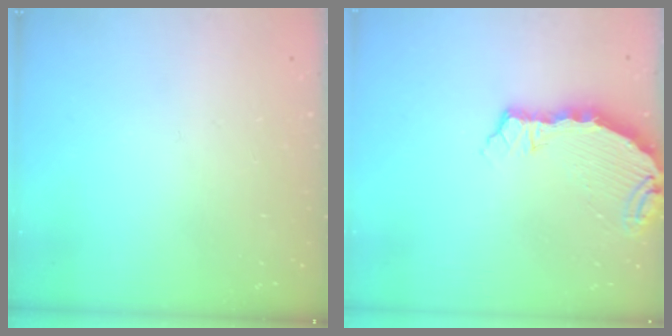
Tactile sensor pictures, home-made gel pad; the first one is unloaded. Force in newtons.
{"total": 7.2, "press": 6.2, "slide": 3.7}